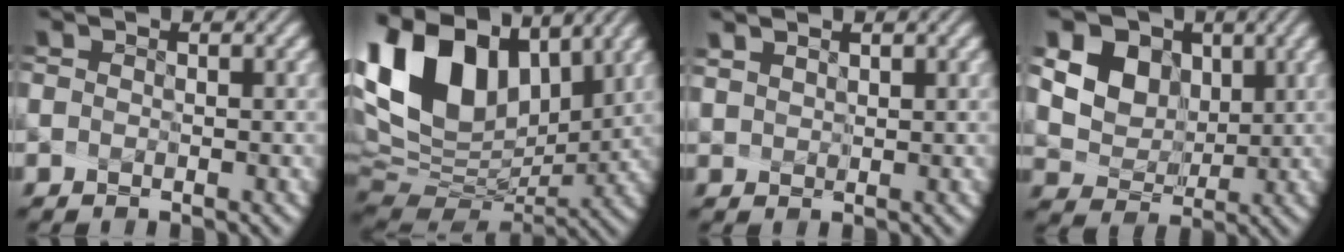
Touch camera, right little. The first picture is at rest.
{"total": 14.9, "force": [7.1, 8.9, 9.6], "torque": [-0.212, 0.022, 0.130]}
{"total": 1.6, "force": [1.5, 0.5, 0.4], "torque": [-0.008, 0.010, 0.017]}
{"total": 11.5, "force": [5.6, 8.8, 4.8], "torque": [-0.120, 0.024, 0.101]}